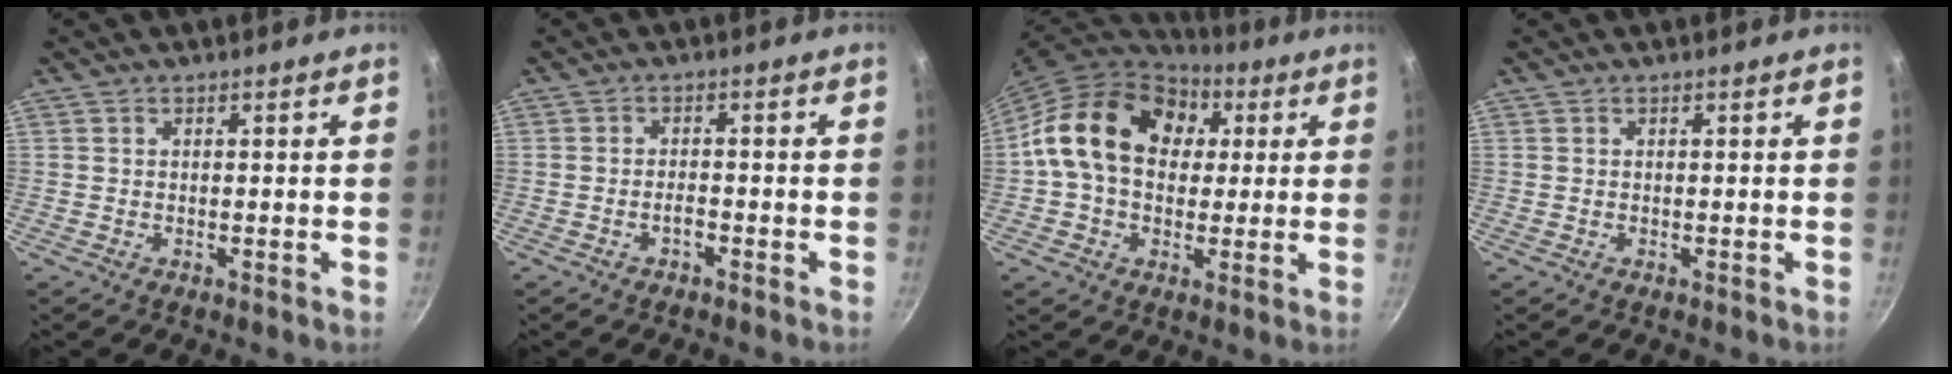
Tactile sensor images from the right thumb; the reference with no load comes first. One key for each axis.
{"total": 1.9, "fx": -1.2, "fy": 0.8, "fz": 1.2, "tx": -0.017, "ty": 0.014, "tz": -0.023}
{"total": 19.1, "fx": 3.9, "fy": 14.2, "fz": 12.1, "tx": -0.184, "ty": 0.026, "tz": 0.052}
{"total": 0.0}